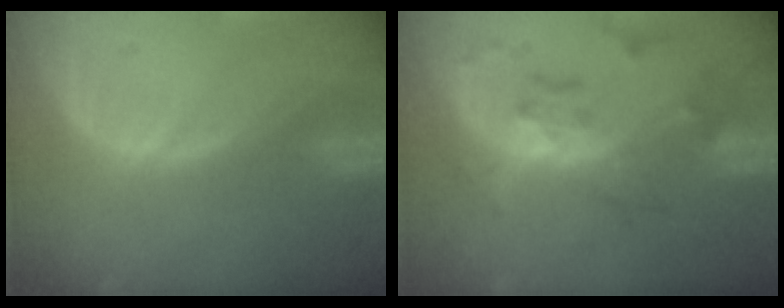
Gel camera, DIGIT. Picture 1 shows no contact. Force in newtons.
{"total": 6.6, "press": 6.6, "slide": 0.1}